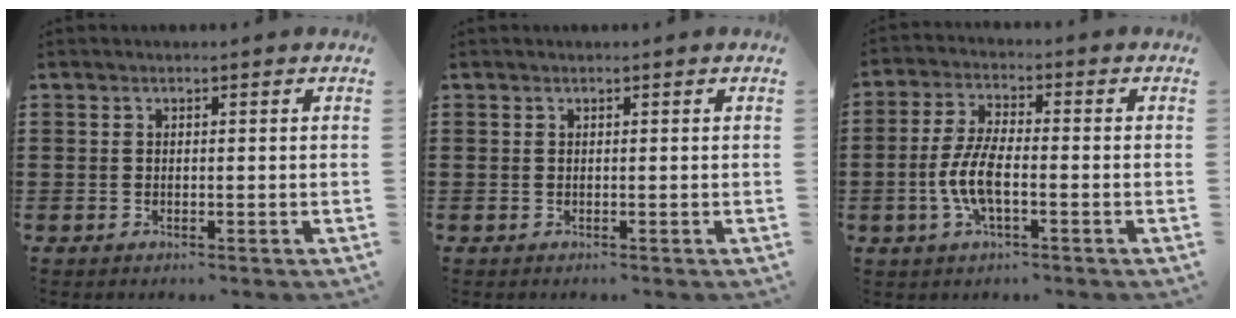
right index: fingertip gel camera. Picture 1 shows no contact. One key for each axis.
{"total": 0.0}
{"total": 6.8, "fx": -1.8, "fy": 2.5, "fz": 6.1, "tx": -0.139, "ty": -0.006, "tz": -0.040}